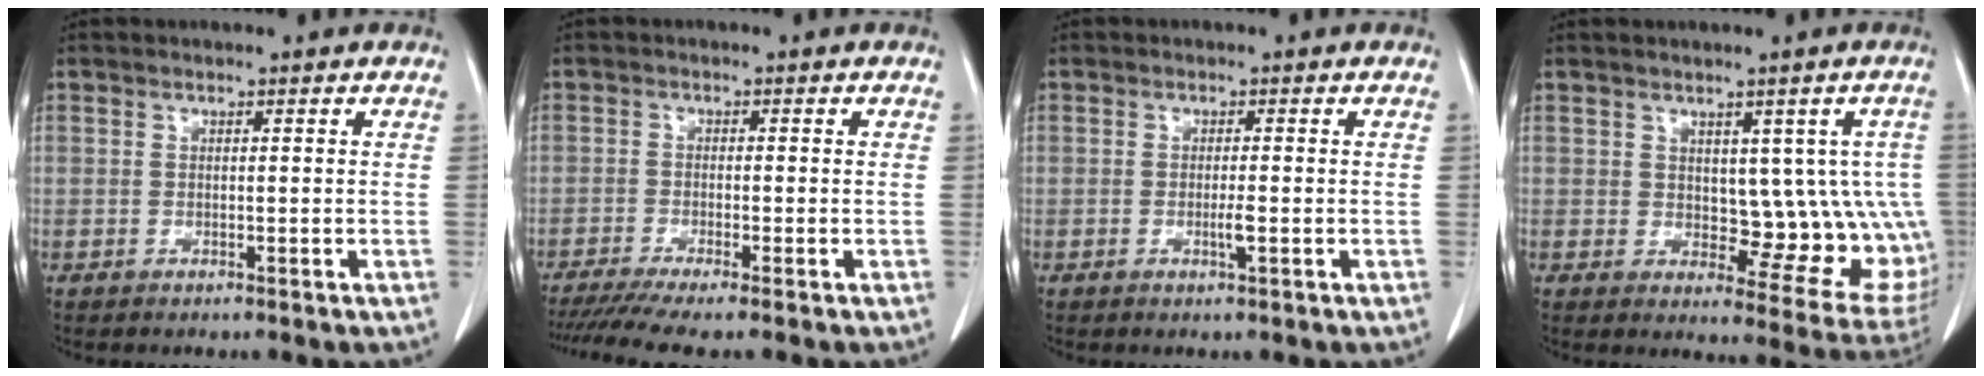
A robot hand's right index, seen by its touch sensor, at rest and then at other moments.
{"total": 7.3, "force": [-6.1, -0.5, 4.0], "torque": [-0.060, -0.016, -0.099]}
{"total": 1.6, "force": [-0.5, -0.1, 1.5], "torque": [-0.031, -0.004, -0.009]}
{"total": 10.7, "force": [0.9, 5.7, 9.0], "torque": [-0.081, 0.006, 0.024]}